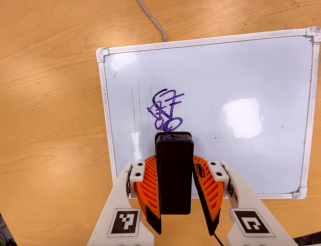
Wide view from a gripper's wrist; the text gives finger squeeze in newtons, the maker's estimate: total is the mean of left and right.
{"total": 5.5, "left": 4.5, "right": 6.5}